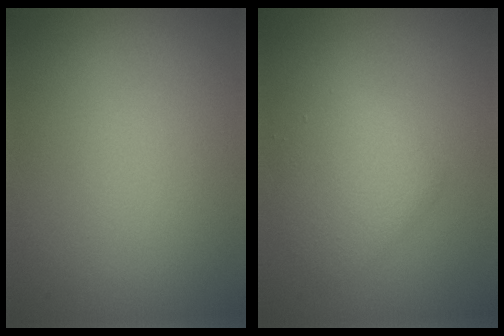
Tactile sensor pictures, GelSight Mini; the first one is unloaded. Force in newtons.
{"total": 2.9, "press": 2.9, "slide": 0.0}